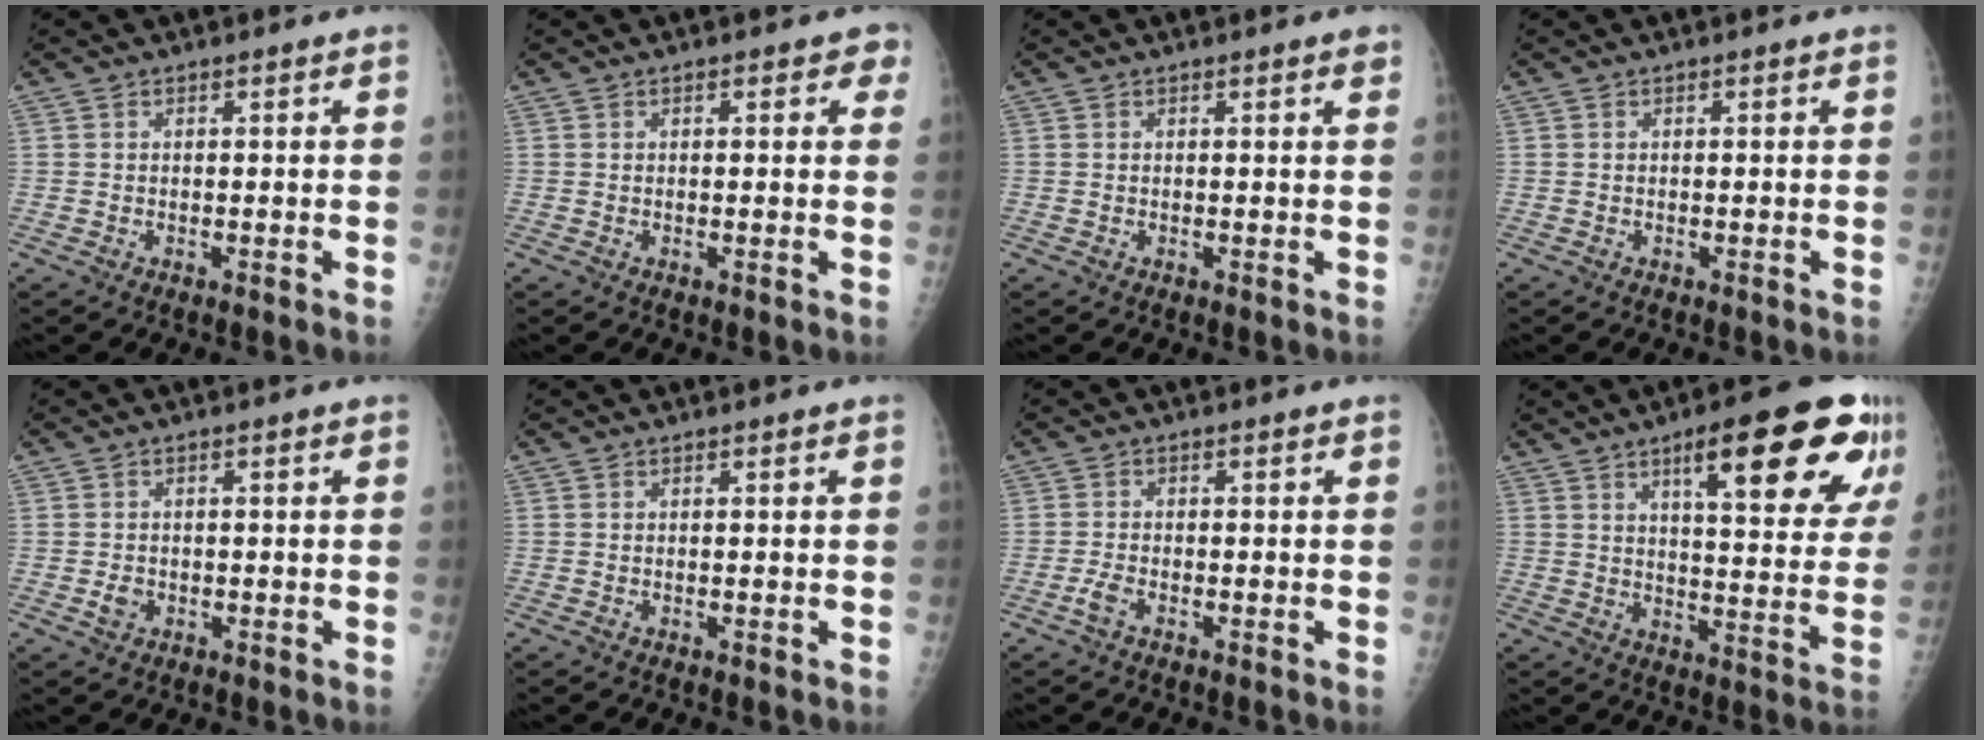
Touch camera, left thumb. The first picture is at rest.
{"total": 2.8, "force": [1.3, 1.5, 2.0], "torque": [-0.002, 0.001, 0.008]}
{"total": 1.1, "force": [0.7, 0.2, 0.8], "torque": [-0.011, -0.002, 0.006]}
{"total": 0.0}
{"total": 1.8, "force": [-0.7, 1.5, 0.8], "torque": [-0.006, 0.002, -0.009]}
{"total": 0.0}
{"total": 2.0, "force": [-1.3, 0.7, 1.3], "torque": [-0.034, 0.004, -0.028]}
{"total": 21.0, "force": [10.8, 5.4, 17.2], "torque": [-0.205, -0.030, 0.150]}